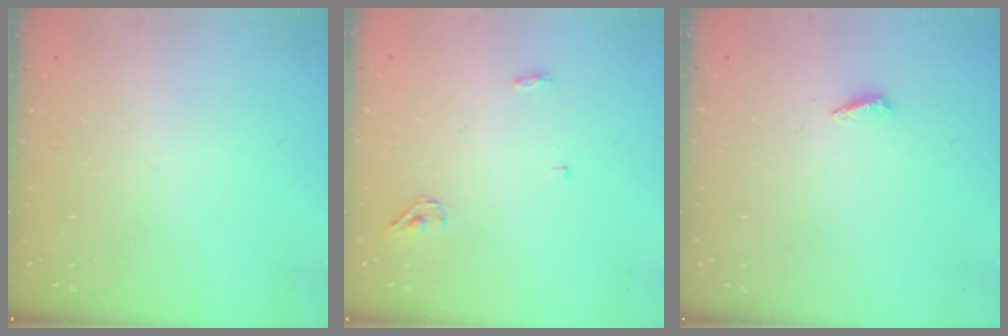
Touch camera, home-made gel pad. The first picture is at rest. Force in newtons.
{"total": 3.4, "press": 3.3, "slide": 1.0}
{"total": 2.9, "press": 2.9, "slide": 0.3}